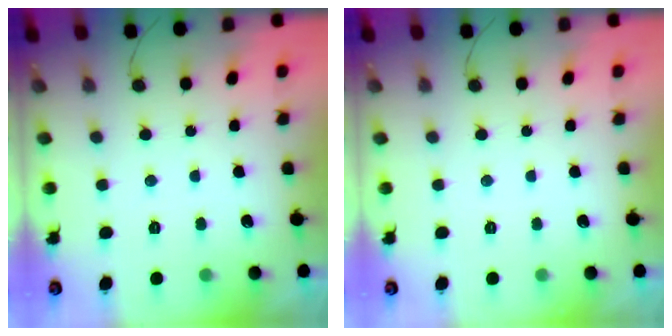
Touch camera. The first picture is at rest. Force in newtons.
{"total": 0.0}